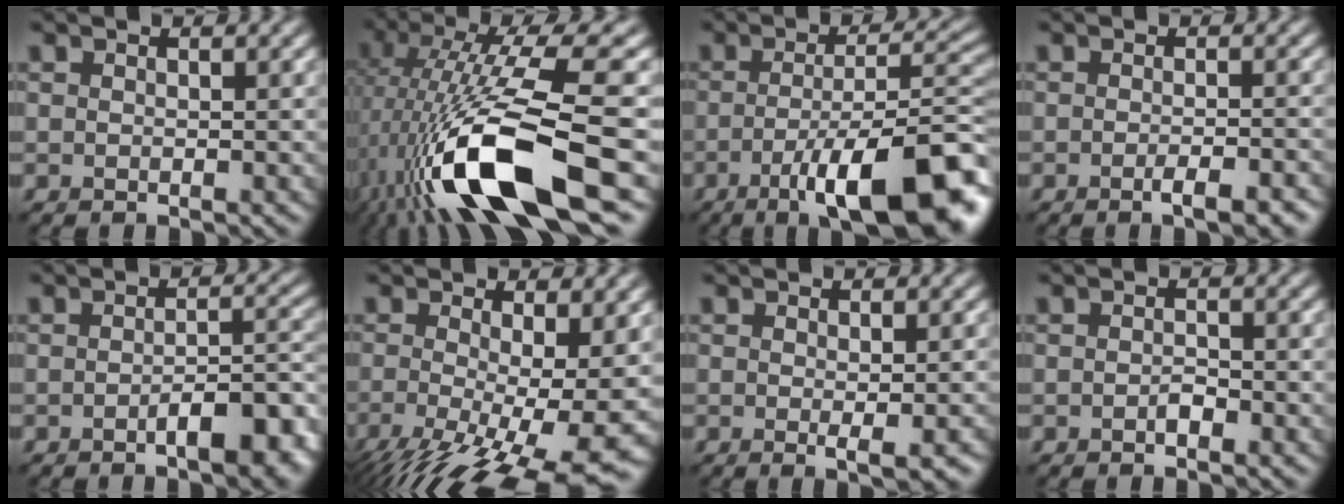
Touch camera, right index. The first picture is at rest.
{"total": 13.3, "force": [-4.1, 3.8, 12.1], "torque": [-0.220, -0.002, -0.072]}
{"total": 12.3, "force": [-5.4, 3.1, 10.6], "torque": [-0.156, -0.003, -0.083]}
{"total": 3.5, "force": [-1.8, 0.9, 2.9], "torque": [-0.034, 0.002, -0.028]}
{"total": 5.9, "force": [-2.8, 1.9, 4.8], "torque": [-0.063, 0.006, -0.038]}
{"total": 14.2, "force": [-3.9, 5.0, 12.7], "torque": [-0.199, -0.034, -0.047]}
{"total": 2.2, "force": [-0.3, 0.3, 2.1], "torque": [-0.027, -0.005, -0.001]}
{"total": 1.0, "force": [-0.5, 0.4, 0.8], "torque": [-0.014, 0.001, -0.008]}